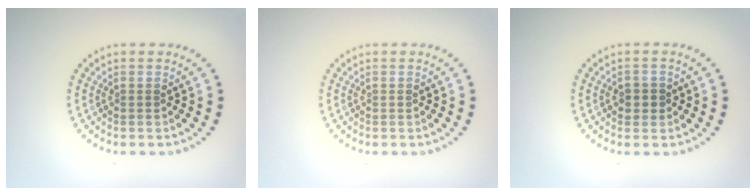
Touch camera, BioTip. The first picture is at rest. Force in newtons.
{"total": 0.0}
{"total": 1.7, "press": 1.6, "slide": 0.5}